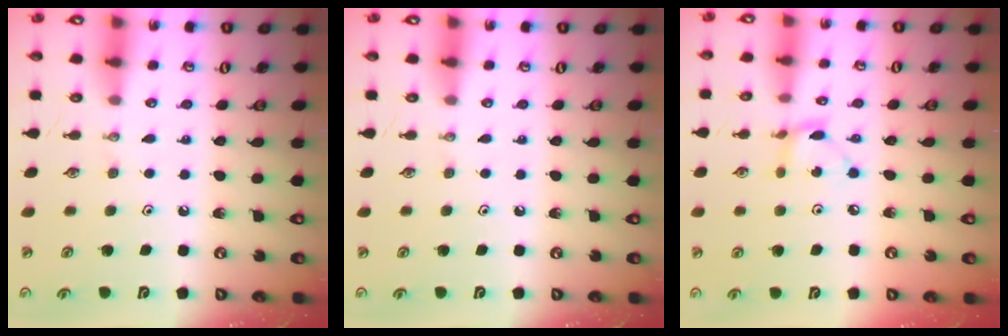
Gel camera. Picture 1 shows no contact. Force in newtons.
{"total": 0.0}
{"total": 3.0, "press": 3.0, "slide": 0.2}